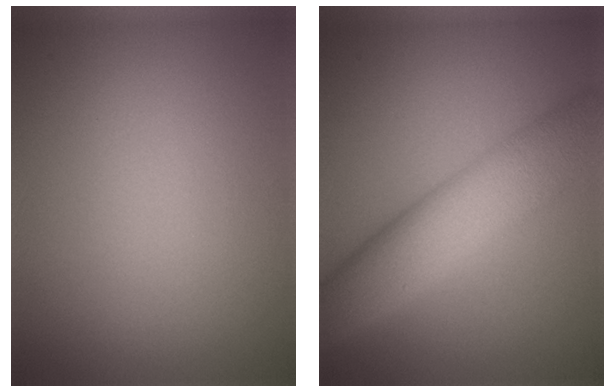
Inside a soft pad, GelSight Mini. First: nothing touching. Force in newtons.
{"total": 8.1, "press": 8.1, "slide": 0.1}